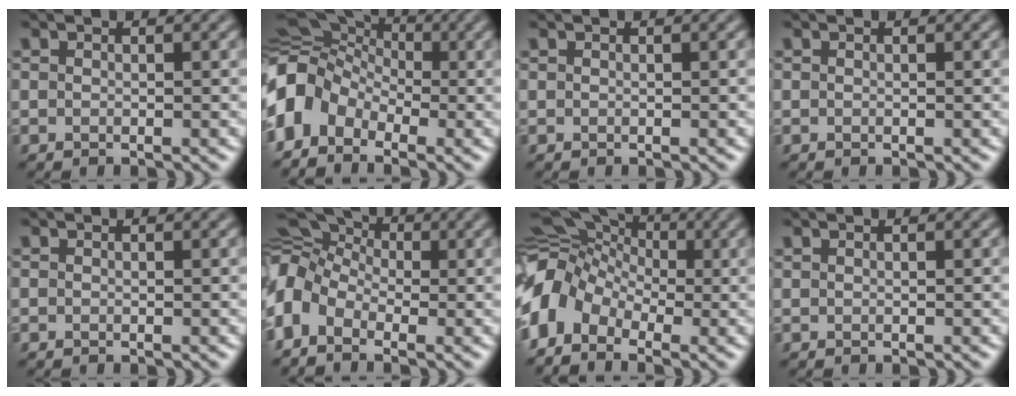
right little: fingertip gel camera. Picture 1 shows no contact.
{"total": 7.9, "force": [-2.7, 5.8, 4.6], "torque": [-0.085, 0.006, -0.071]}
{"total": 0.0}
{"total": 0.0}
{"total": 0.0}
{"total": 9.8, "force": [-0.8, 7.0, 6.8], "torque": [-0.134, 0.024, -0.027]}
{"total": 8.8, "force": [-2.3, 6.2, 5.7], "torque": [-0.106, 0.008, -0.062]}
{"total": 0.0}